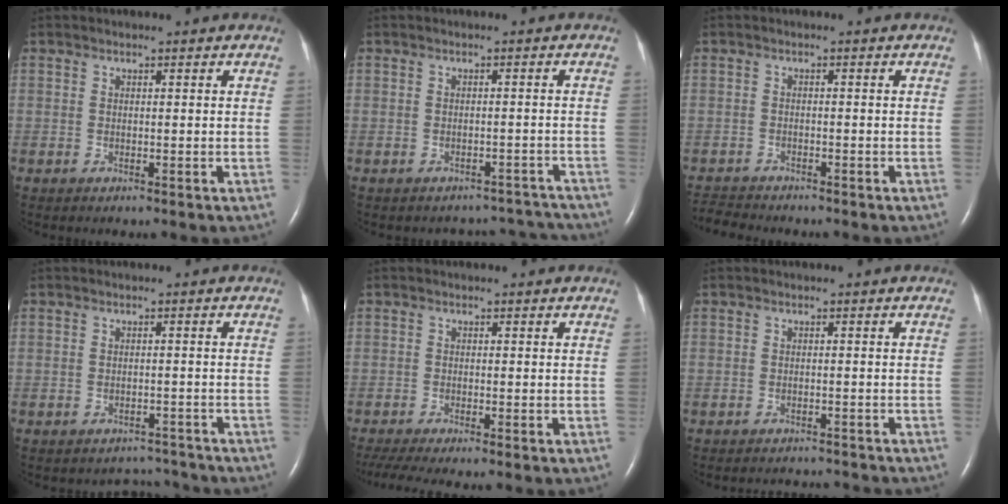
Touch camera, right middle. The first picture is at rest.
{"total": 6.5, "force": [-6.0, 2.1, -1.0], "torque": [0.025, 0.033, -0.056]}
{"total": 3.8, "force": [-3.7, 0.3, 0.3], "torque": [-0.003, -0.016, -0.065]}
{"total": 3.1, "force": [-2.8, 0.8, -1.0], "torque": [0.013, 0.011, -0.036]}
{"total": 5.3, "force": [-4.3, -0.1, 3.1], "torque": [-0.057, -0.011, -0.074]}
{"total": 4.9, "force": [-4.8, 0.7, 0.4], "torque": [-0.004, -0.005, -0.059]}